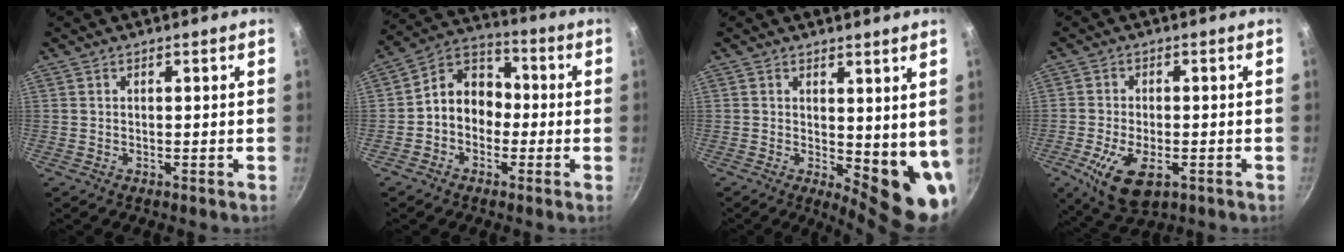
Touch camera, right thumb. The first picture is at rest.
{"total": 9.6, "force": [-1.4, 7.7, 5.5], "torque": [-0.049, 0.041, -0.045]}
{"total": 9.2, "force": [1.5, 4.1, 8.1], "torque": [-0.087, -0.027, 0.028]}
{"total": 8.9, "force": [-3.2, 4.6, 7.0], "torque": [-0.129, -0.007, -0.050]}